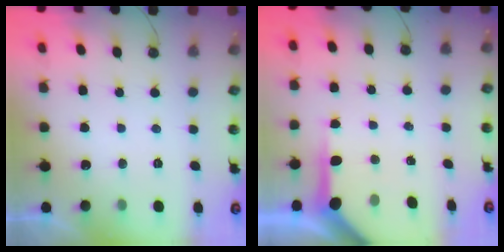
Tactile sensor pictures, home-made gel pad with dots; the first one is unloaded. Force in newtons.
{"total": 5.0, "press": 5.0, "slide": 0.1}